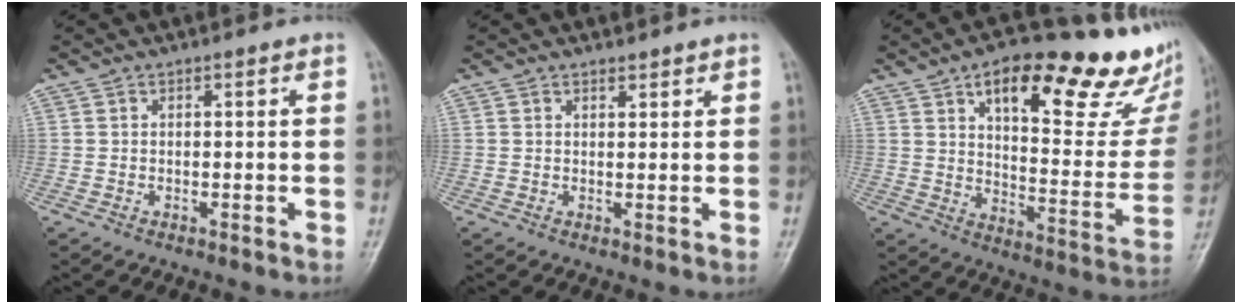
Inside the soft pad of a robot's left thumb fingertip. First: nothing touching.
{"total": 1.2, "force": [1.0, 0.5, 0.3], "torque": [0.003, -0.008, 0.015]}
{"total": 27.2, "force": [16.2, 10.0, 19.4], "torque": [-0.219, -0.048, 0.230]}